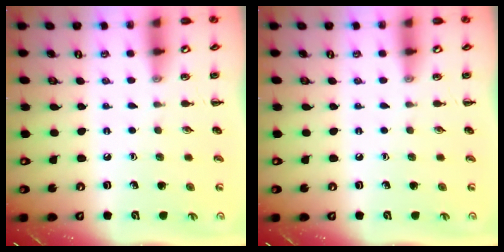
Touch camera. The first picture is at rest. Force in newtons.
{"total": 0.0}